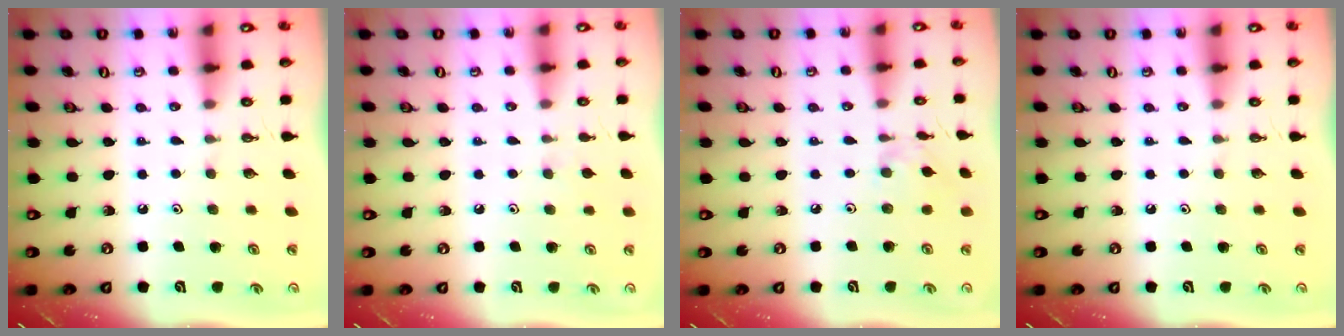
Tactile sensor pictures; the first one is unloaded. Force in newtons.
{"total": 2.5, "press": 2.5, "slide": 0.4}
{"total": 2.1, "press": 2.1, "slide": 0.2}
{"total": 0.0}